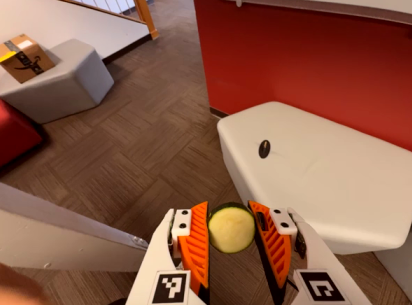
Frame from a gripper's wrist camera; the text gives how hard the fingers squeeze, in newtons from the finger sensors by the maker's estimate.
{"total": 13.7, "left": 14.3, "right": 13.1}